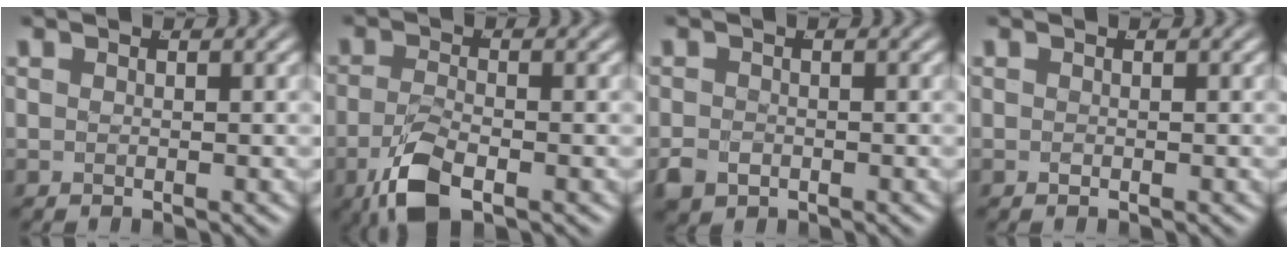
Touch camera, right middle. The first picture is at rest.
{"total": 4.7, "force": [-2.7, 1.6, 3.5], "torque": [-0.073, -0.015, -0.036]}
{"total": 2.5, "force": [-1.5, 1.7, 1.0], "torque": [-0.030, -0.021, -0.016]}
{"total": 0.0}